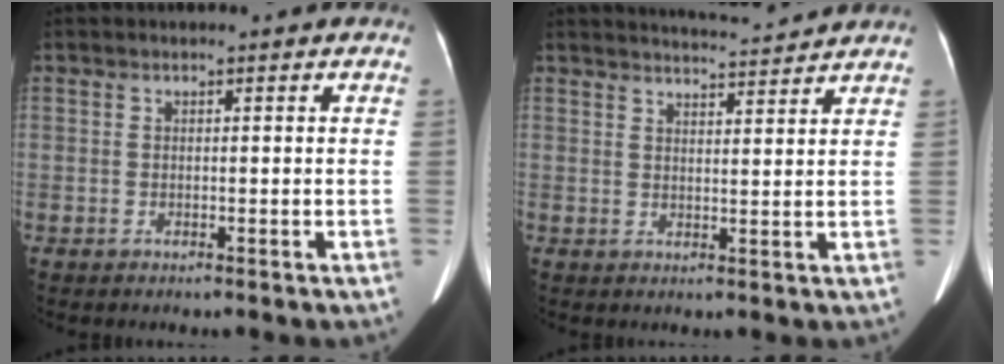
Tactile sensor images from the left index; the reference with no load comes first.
{"total": 6.0, "force": [6.0, -0.7, 0.8], "torque": [-0.021, 0.008, 0.082]}